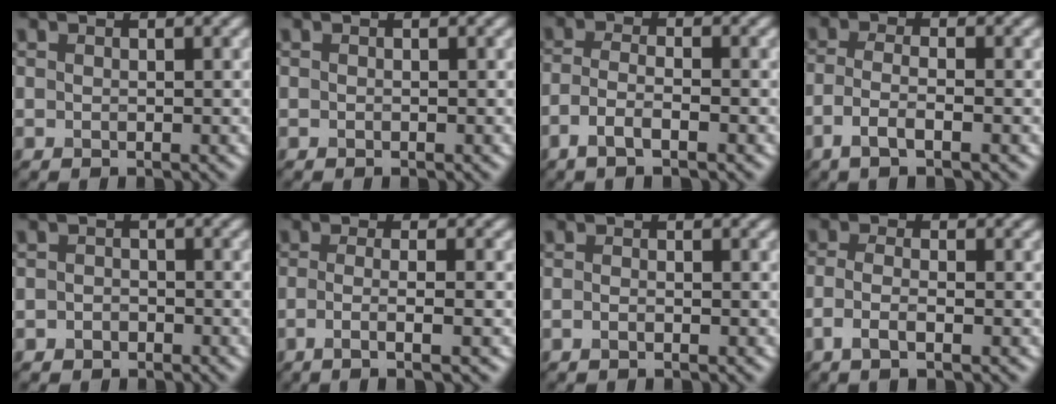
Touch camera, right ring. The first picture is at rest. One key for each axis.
{"total": 0.0}
{"total": 2.8, "fx": -1.6, "fy": 0.7, "fz": 2.3, "tx": -0.048, "ty": 0.001, "tz": -0.039}
{"total": 3.0, "fx": -1.4, "fy": 0.7, "fz": 2.5, "tx": -0.053, "ty": 0.000, "tz": -0.035}
{"total": 1.2, "fx": -0.8, "fy": 0.9, "fz": 0.2, "tx": 0.002, "ty": 0.002, "tz": -0.015}
{"total": 3.8, "fx": -1.2, "fy": 1.0, "fz": 3.5, "tx": -0.052, "ty": -0.010, "tz": -0.028}
{"total": 0.7, "fx": -0.4, "fy": 0.2, "fz": 0.5, "tx": -0.010, "ty": -0.003, "tz": -0.008}
{"total": 2.3, "fx": -1.1, "fy": 0.7, "fz": 1.9, "tx": -0.040, "ty": -0.002, "tz": -0.028}